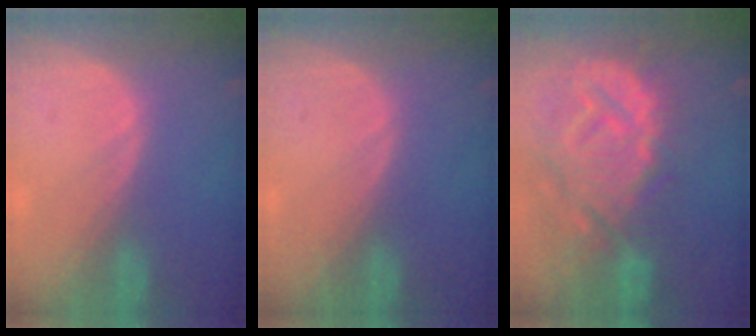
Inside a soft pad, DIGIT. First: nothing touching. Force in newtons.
{"total": 0.0}
{"total": 14.4, "press": 12.4, "slide": 7.3}